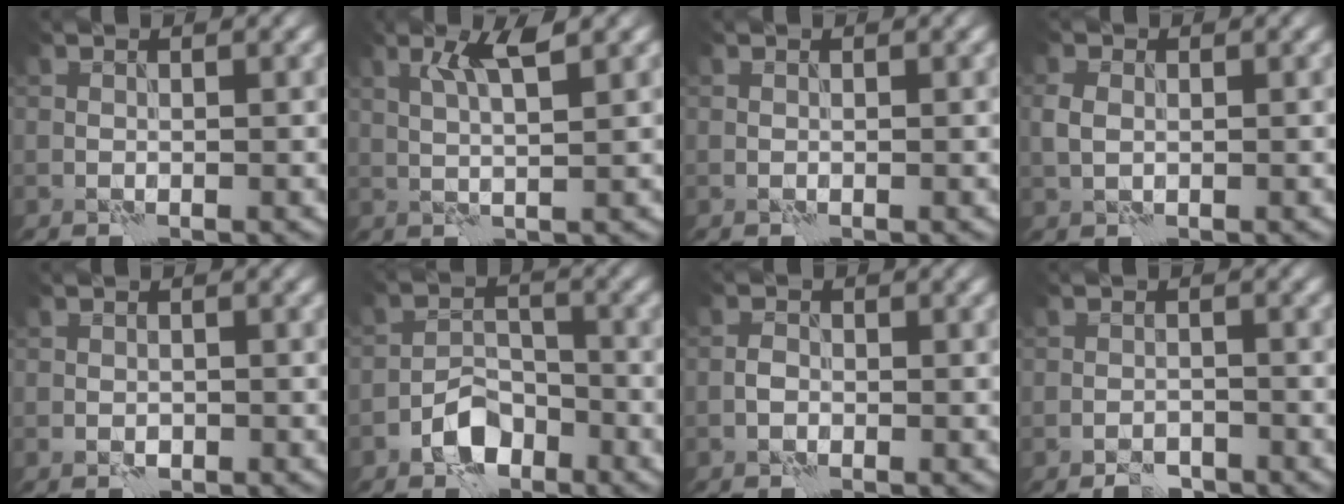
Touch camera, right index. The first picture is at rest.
{"total": 3.1, "force": [1.5, 0.1, 2.8], "torque": [-0.056, 0.002, 0.029]}
{"total": 0.0}
{"total": 1.7, "force": [0.1, 1.3, 1.2], "torque": [-0.028, 0.004, 0.001]}
{"total": 1.0, "force": [-0.4, 0.8, 0.5], "torque": [-0.006, -0.003, -0.007]}
{"total": 4.2, "force": [-2.6, 2.5, 2.1], "torque": [-0.029, 0.005, -0.052]}
{"total": 1.0, "force": [-0.5, 0.7, 0.5], "torque": [-0.009, 0.005, -0.014]}
{"total": 2.0, "force": [-1.7, 0.7, 0.8], "torque": [-0.009, 0.007, -0.031]}